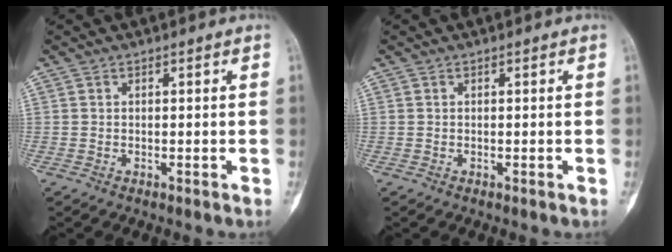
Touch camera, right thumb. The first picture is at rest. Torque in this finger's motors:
{"motor_torque": [2.51, 2.51, -0.01, -0.01, 0.00]}